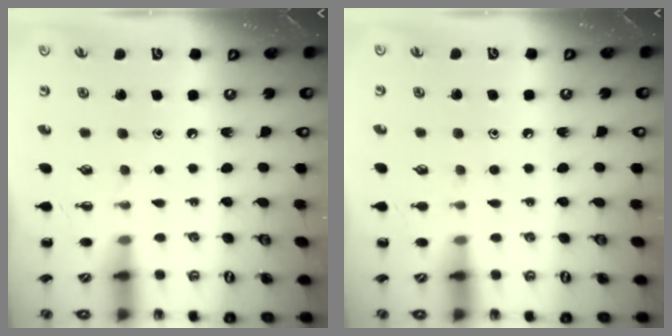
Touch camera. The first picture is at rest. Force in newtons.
{"total": 5.2, "press": 4.9, "slide": 1.6}